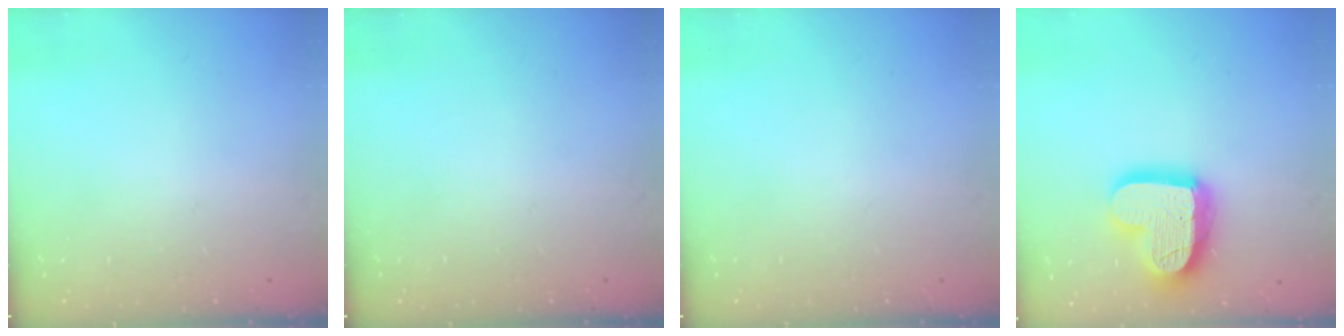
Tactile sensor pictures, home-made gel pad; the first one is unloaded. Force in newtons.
{"total": 0.0}
{"total": 0.0}
{"total": 18.7, "press": 18.7, "slide": 1.4}